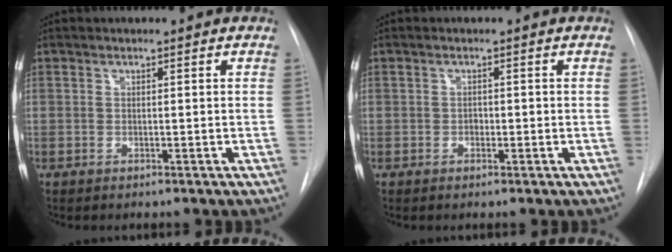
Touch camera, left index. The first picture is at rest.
{"total": 1.0, "force": [-0.6, 0.6, 0.4], "torque": [-0.004, -0.002, -0.013]}